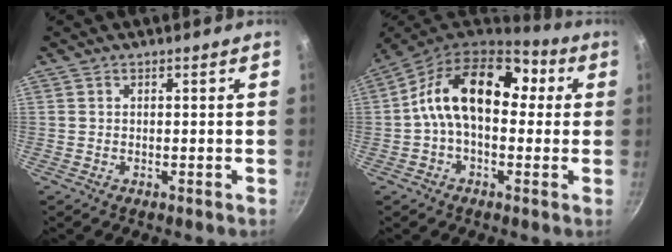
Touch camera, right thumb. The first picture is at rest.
{"total": 17.1, "force": [2.3, 11.1, 12.7], "torque": [-0.174, 0.033, 0.012]}